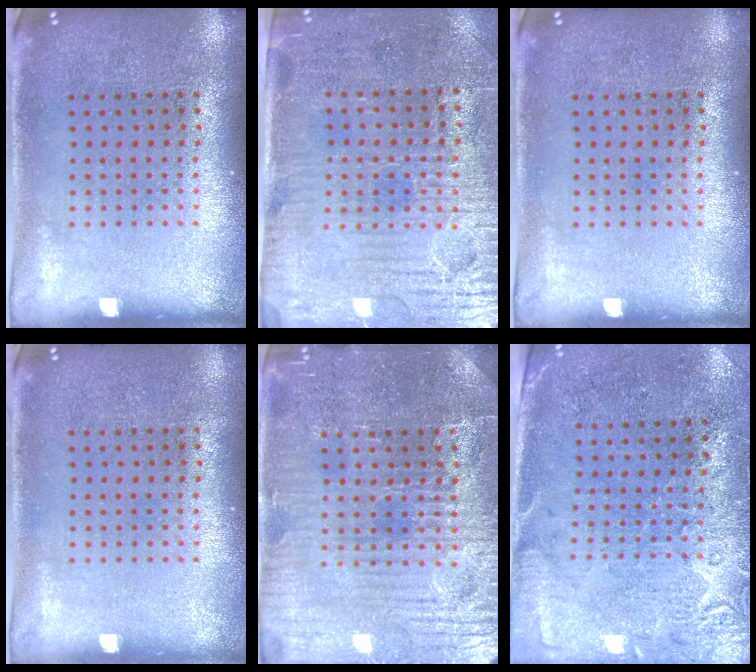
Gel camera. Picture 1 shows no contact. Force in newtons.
{"total": 3.6, "press": 3.3, "slide": 1.4}
{"total": 0.0}
{"total": 0.0}
{"total": 4.6, "press": 4.4, "slide": 1.2}
{"total": 2.8, "press": 2.4, "slide": 1.4}